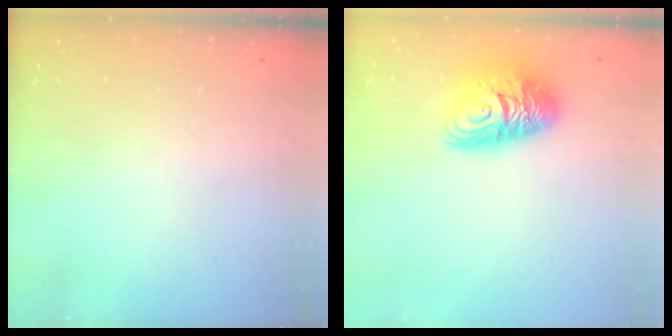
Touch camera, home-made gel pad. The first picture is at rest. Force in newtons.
{"total": 12.3, "press": 12.2, "slide": 1.0}